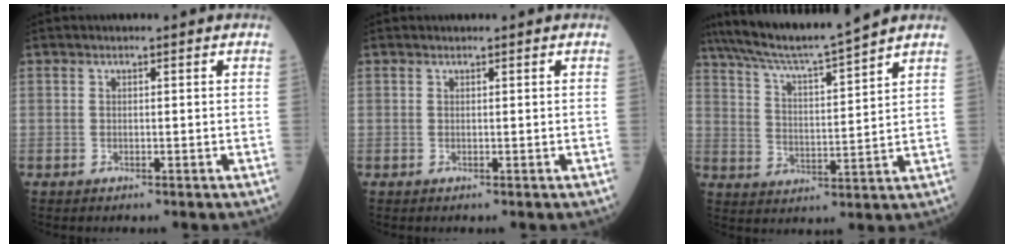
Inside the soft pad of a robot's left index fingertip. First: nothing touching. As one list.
[{"total": 0.0}, {"total": 12.3, "force": [11.2, -1.5, 5.0], "torque": [-0.094, 0.002, 0.193]}]